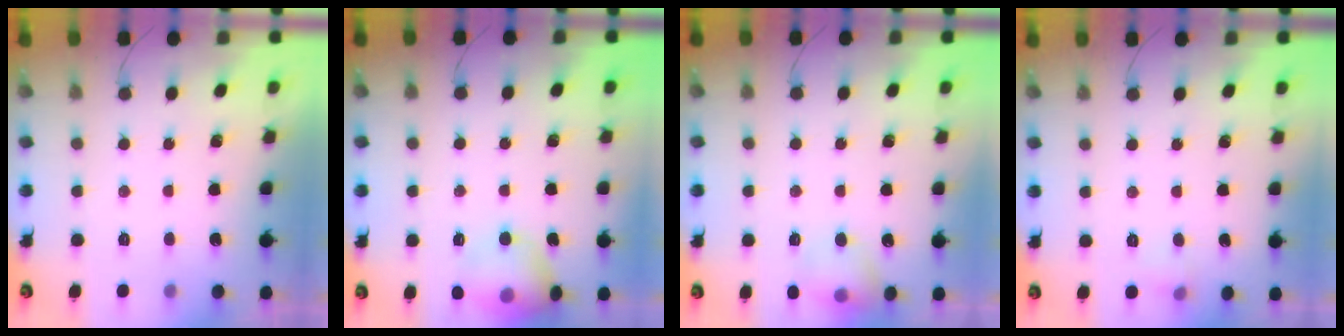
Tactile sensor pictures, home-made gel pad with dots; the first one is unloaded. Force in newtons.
{"total": 14.8, "press": 13.3, "slide": 6.5}
{"total": 9.3, "press": 9.1, "slide": 1.6}
{"total": 3.7, "press": 3.6, "slide": 1.1}